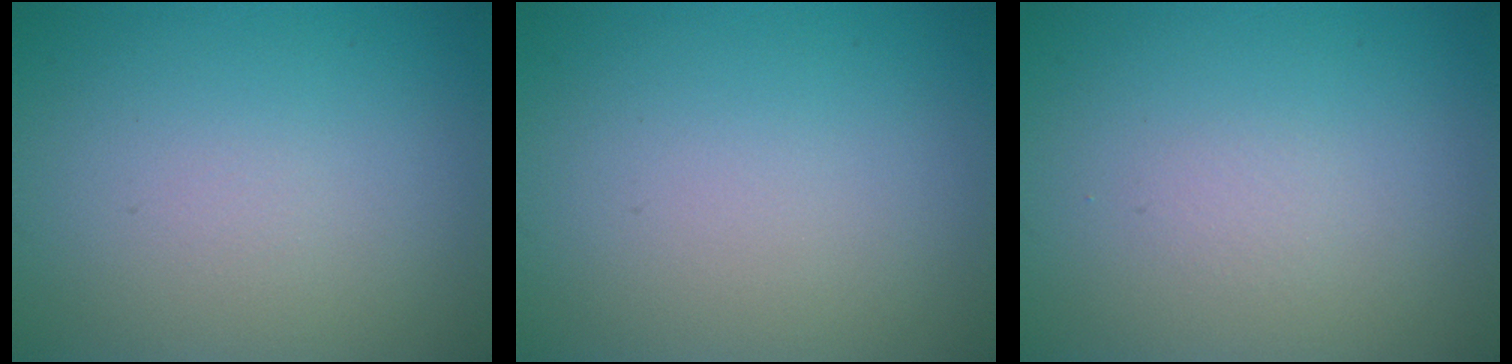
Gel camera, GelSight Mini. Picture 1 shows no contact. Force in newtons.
{"total": 0.0}
{"total": 0.6, "press": 0.6, "slide": 0.1}